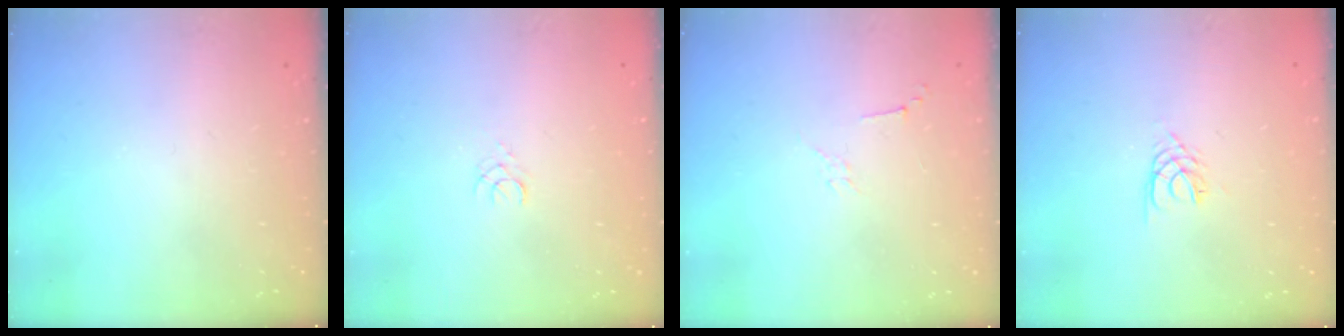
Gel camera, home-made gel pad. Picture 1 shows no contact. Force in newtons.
{"total": 1.5, "press": 1.5, "slide": 0.2}
{"total": 3.3, "press": 3.2, "slide": 0.8}
{"total": 3.5, "press": 3.5, "slide": 0.5}